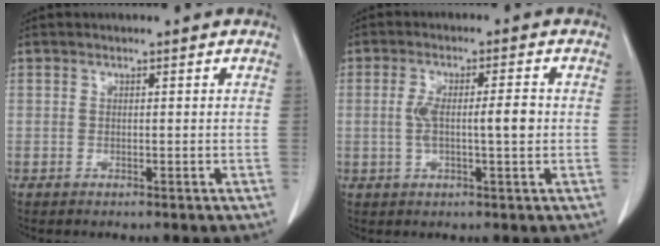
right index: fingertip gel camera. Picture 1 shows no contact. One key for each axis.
{"total": 5.8, "fx": -0.1, "fy": 1.0, "fz": 5.8, "tx": -0.108, "ty": 0.012, "tz": 0.002}